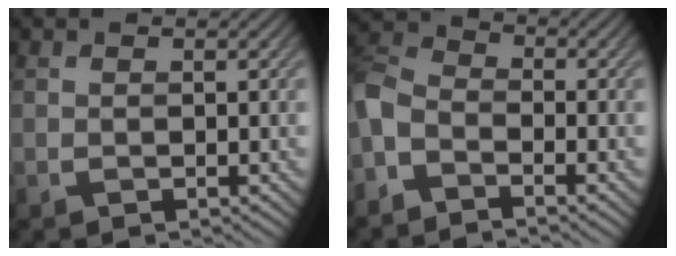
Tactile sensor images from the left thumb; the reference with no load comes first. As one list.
[{"total": 5.6, "force": [-3.7, 2.9, 3.1], "torque": [-0.077, 0.002, -0.093]}]